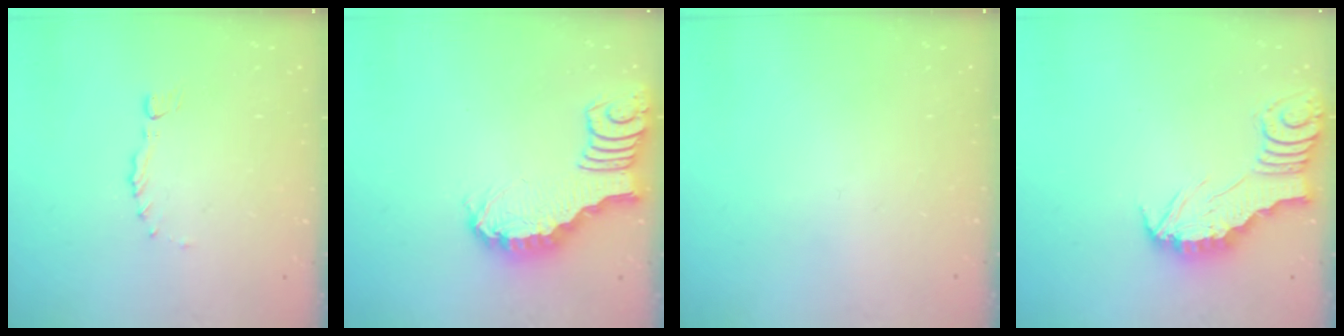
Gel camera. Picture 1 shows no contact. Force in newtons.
{"total": 2.5, "press": 2.4, "slide": 0.5}
{"total": 0.0}
{"total": 2.6, "press": 2.6, "slide": 0.2}